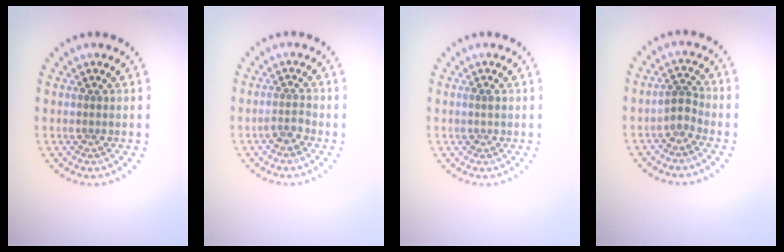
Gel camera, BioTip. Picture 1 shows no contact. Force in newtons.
{"total": 1.5, "press": 1.2, "slide": 0.9}
{"total": 0.6, "press": 0.6, "slide": 0.1}
{"total": 1.4, "press": 1.1, "slide": 0.8}